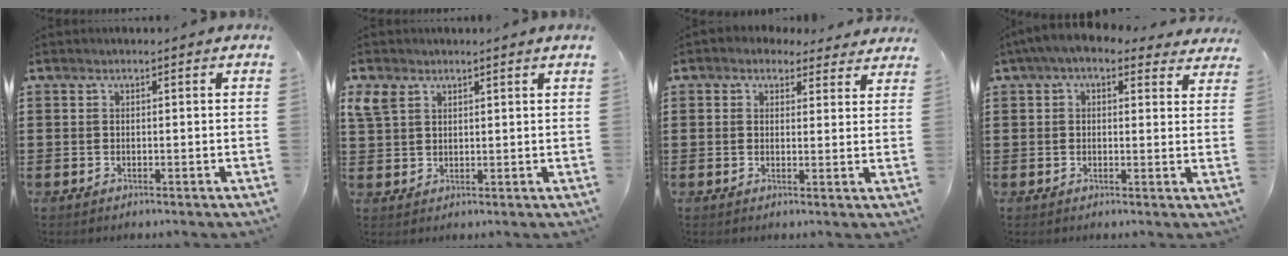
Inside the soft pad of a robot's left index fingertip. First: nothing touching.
{"total": 3.2, "force": [2.3, 1.7, 1.5], "torque": [-0.038, 0.005, 0.043]}
{"total": 2.7, "force": [2.3, 1.4, 0.5], "torque": [-0.011, -0.001, 0.040]}
{"total": 4.5, "force": [3.3, 1.6, 2.6], "torque": [-0.061, -0.002, 0.059]}